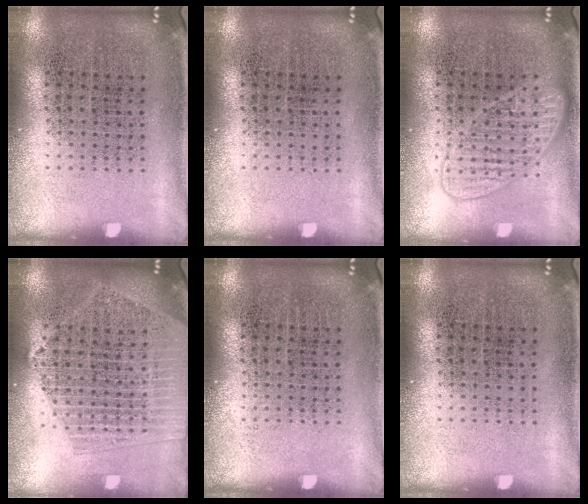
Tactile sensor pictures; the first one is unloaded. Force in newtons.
{"total": 0.0}
{"total": 2.7, "press": 2.7, "slide": 0.4}
{"total": 2.1, "press": 1.9, "slide": 0.9}
{"total": 0.0}
{"total": 0.0}